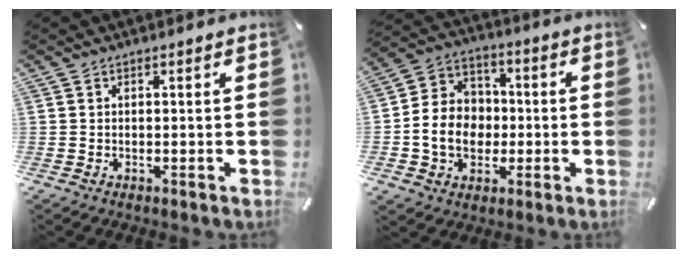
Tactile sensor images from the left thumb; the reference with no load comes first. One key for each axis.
{"total": 10.9, "fx": -2.0, "fy": 9.6, "fz": 4.5, "tx": -0.112, "ty": 0.023, "tz": -0.032}